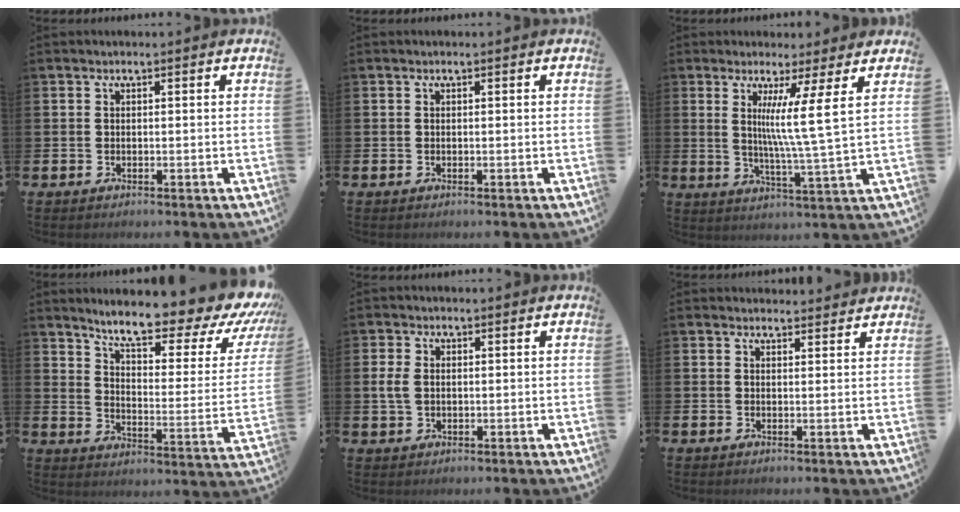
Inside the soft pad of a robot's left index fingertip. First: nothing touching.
{"total": 0.0}
{"total": 7.1, "force": [3.4, -1.3, 6.1], "torque": [-0.104, -0.039, 0.049]}
{"total": 10.3, "force": [8.9, 2.2, 4.7], "torque": [-0.103, -0.068, 0.142]}
{"total": 2.7, "force": [0.9, 1.9, 1.8], "torque": [-0.034, 0.009, 0.013]}
{"total": 2.0, "force": [2.0, 0.3, -0.2], "torque": [0.013, -0.014, 0.034]}